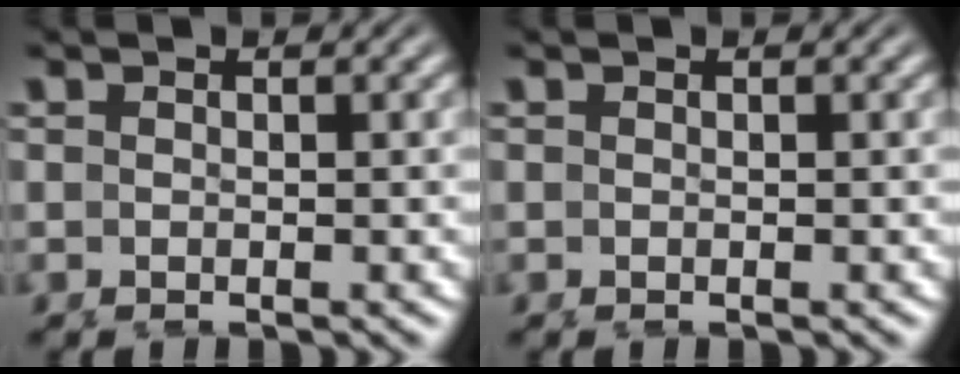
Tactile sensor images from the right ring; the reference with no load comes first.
{"total": 0.0}